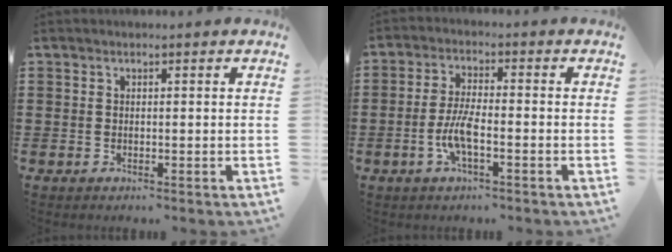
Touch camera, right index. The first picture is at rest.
{"total": 5.3, "force": [-2.0, 1.3, 4.7], "torque": [-0.115, -0.009, -0.046]}